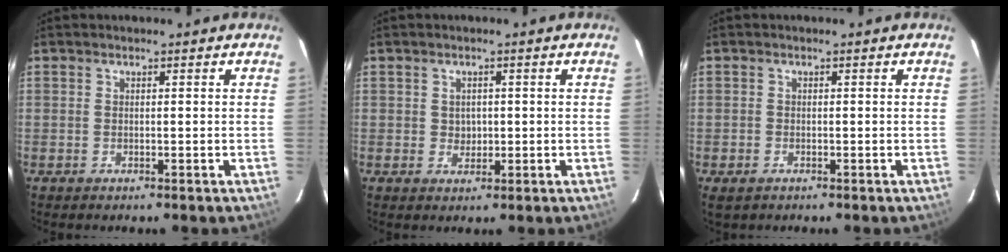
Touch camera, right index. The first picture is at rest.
{"total": 2.1, "force": [0.3, 1.9, 0.7], "torque": [-0.008, 0.005, 0.008]}
{"total": 1.9, "force": [-1.1, 1.3, 0.9], "torque": [-0.017, -0.006, -0.021]}